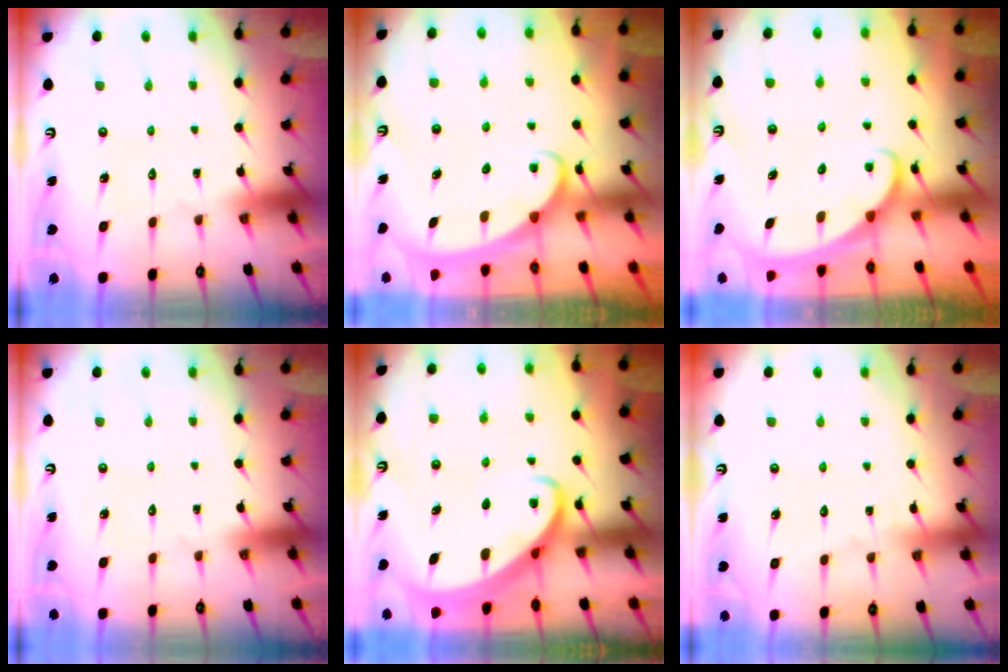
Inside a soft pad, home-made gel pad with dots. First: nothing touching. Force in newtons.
{"total": 2.5, "press": 2.5, "slide": 0.5}
{"total": 2.2, "press": 2.2, "slide": 0.1}
{"total": 0.0}
{"total": 2.8, "press": 2.8, "slide": 0.3}
{"total": 2.8, "press": 2.8, "slide": 0.4}